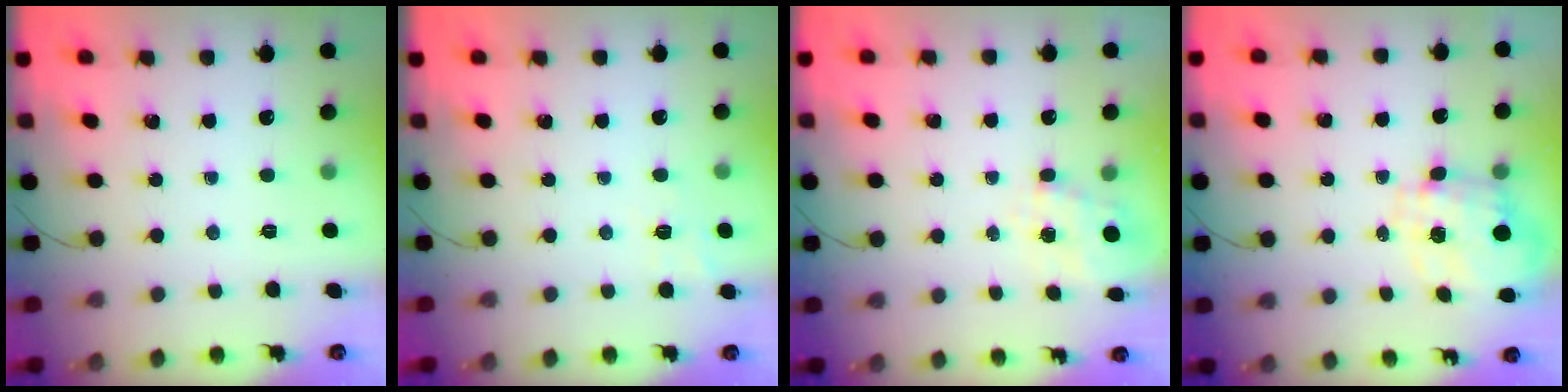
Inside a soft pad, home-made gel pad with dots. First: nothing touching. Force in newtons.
{"total": 6.9, "press": 6.6, "slide": 2.1}
{"total": 4.9, "press": 4.8, "slide": 0.9}
{"total": 3.7, "press": 3.5, "slide": 1.3}